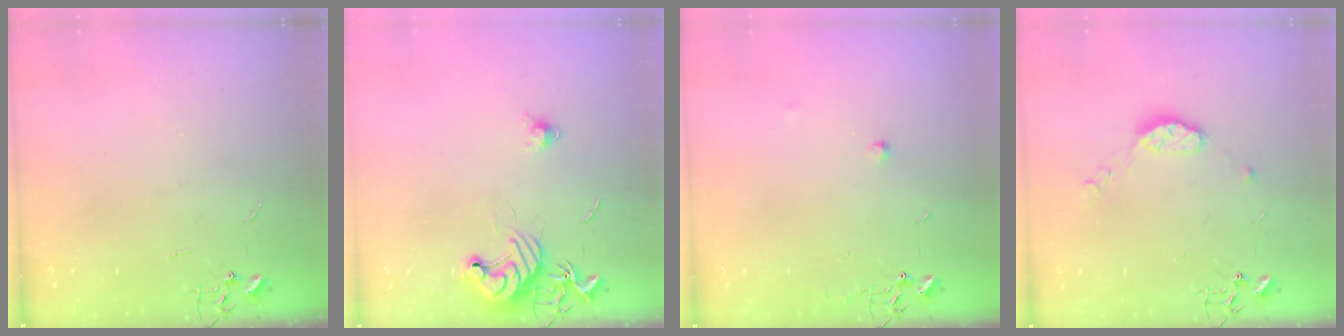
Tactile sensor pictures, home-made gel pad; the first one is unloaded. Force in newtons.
{"total": 11.4, "press": 11.4, "slide": 0.7}
{"total": 6.2, "press": 6.2, "slide": 0.5}
{"total": 7.8, "press": 7.8, "slide": 0.6}